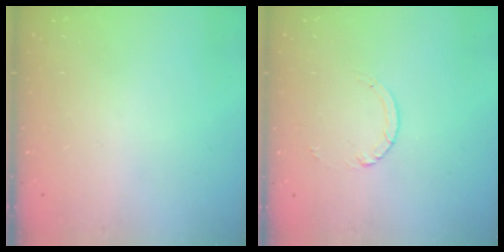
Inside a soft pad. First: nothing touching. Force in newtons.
{"total": 2.5, "press": 2.4, "slide": 0.2}